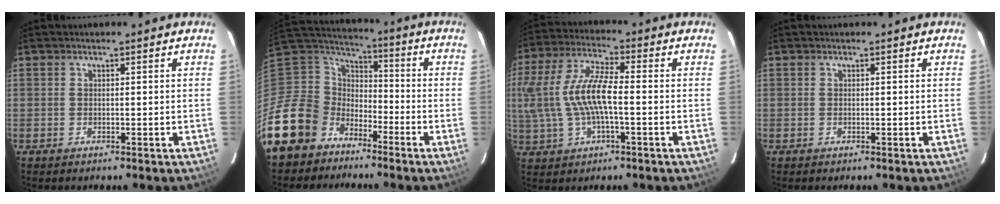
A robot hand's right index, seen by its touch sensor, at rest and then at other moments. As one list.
[{"total": 15.1, "force": [-9.8, 11.2, 2.7], "torque": [-0.097, 0.035, -0.183]}, {"total": 13.6, "force": [-0.5, 4.7, 12.7], "torque": [-0.256, 0.009, -0.009]}, {"total": 0.0}]